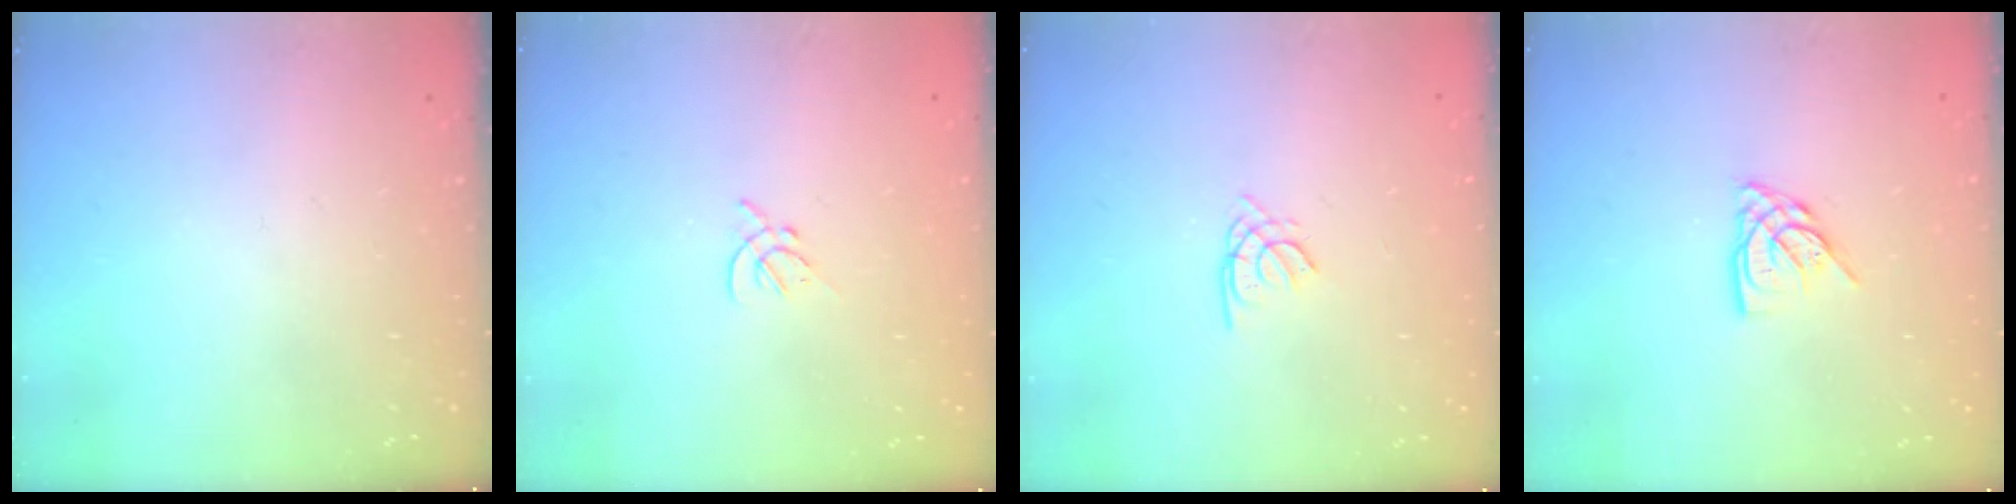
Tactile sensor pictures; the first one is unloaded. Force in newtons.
{"total": 2.0, "press": 1.9, "slide": 0.5}
{"total": 1.2, "press": 1.1, "slide": 0.3}
{"total": 6.4, "press": 6.4, "slide": 0.7}